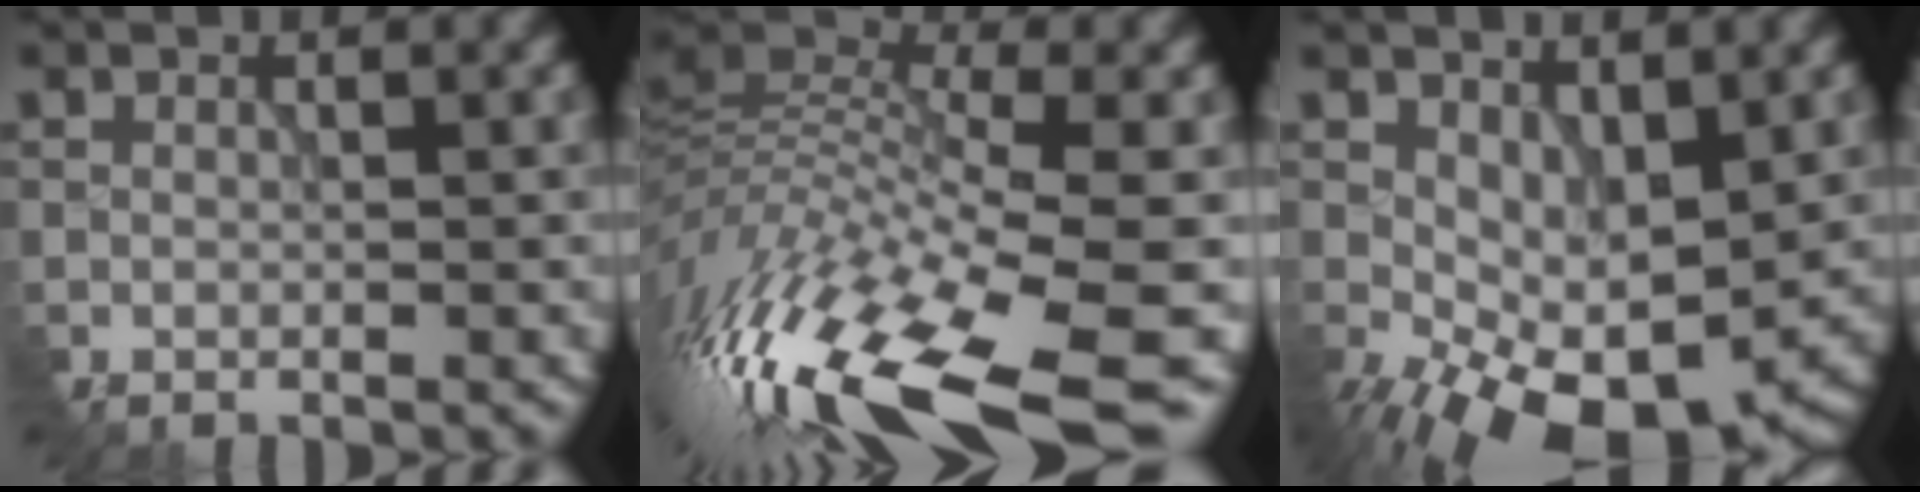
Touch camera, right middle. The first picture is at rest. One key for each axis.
{"total": 14.9, "fx": -6.7, "fy": 4.7, "fz": 12.5, "tx": -0.275, "ty": 0.004, "tz": -0.116}
{"total": 8.6, "fx": -1.9, "fy": 5.0, "fz": 6.7, "tx": -0.122, "ty": -0.019, "tz": -0.018}